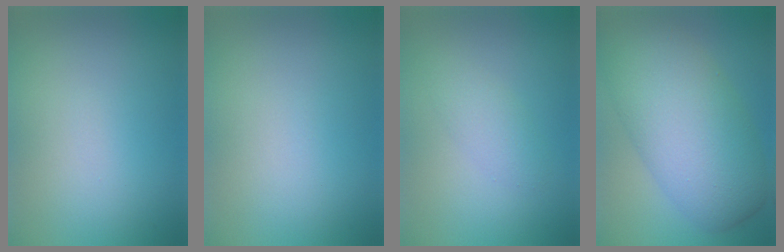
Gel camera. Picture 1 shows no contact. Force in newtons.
{"total": 0.0}
{"total": 1.8, "press": 1.8, "slide": 0.1}
{"total": 10.1, "press": 10.1, "slide": 0.3}